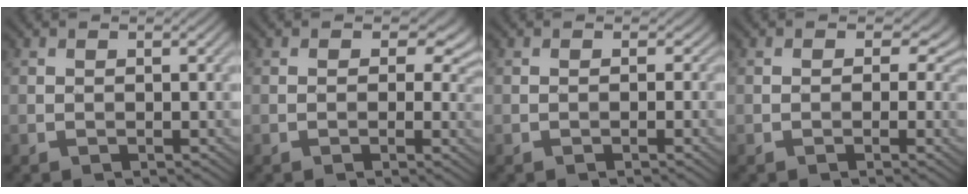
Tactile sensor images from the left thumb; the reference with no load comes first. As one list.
[{"total": 4.9, "force": [1.4, 3.3, 3.3], "torque": [-0.044, -0.001, 0.008]}, {"total": 0.8, "force": [-0.2, 0.8, 0.2], "torque": [-0.010, -0.001, -0.009]}, {"total": 4.4, "force": [0.8, 3.3, 2.7], "torque": [-0.039, 0.004, -0.004]}]